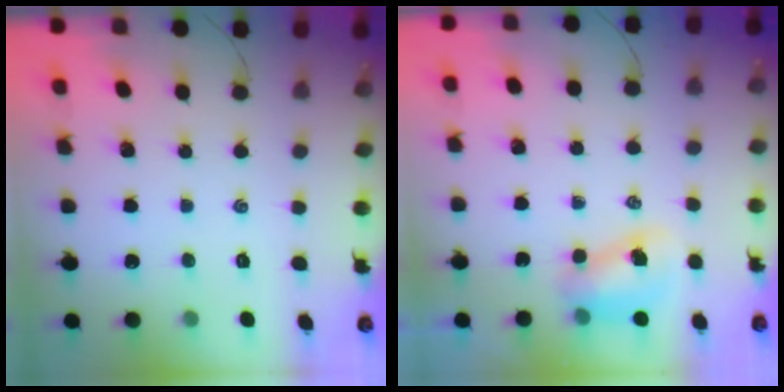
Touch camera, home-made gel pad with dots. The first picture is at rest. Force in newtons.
{"total": 7.5, "press": 7.4, "slide": 1.0}